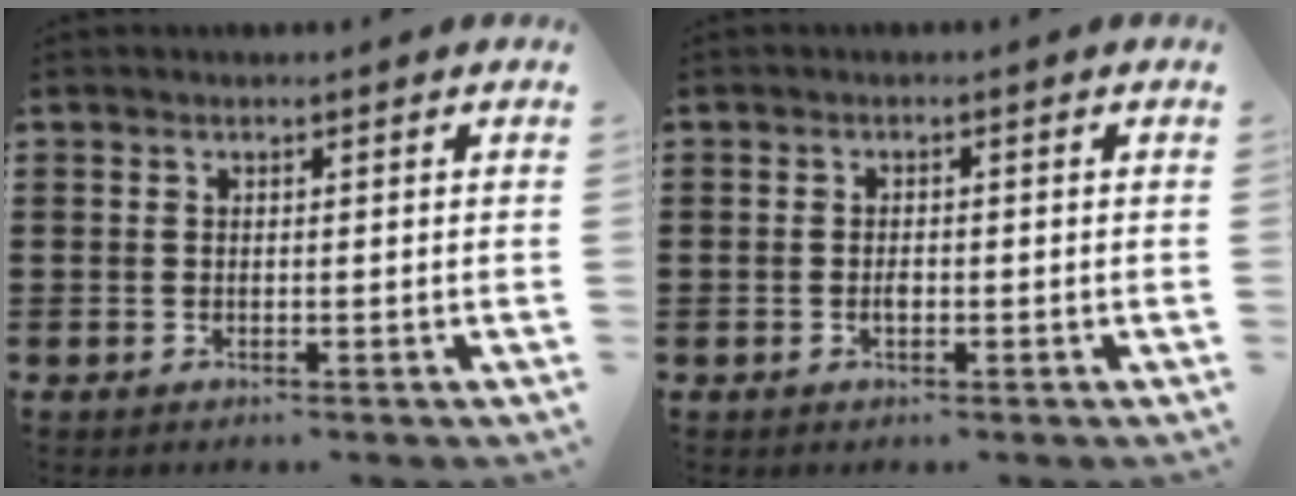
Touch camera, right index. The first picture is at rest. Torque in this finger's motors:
{"motor_torque": [2.14, 0.00, 0.09, 0.04]}